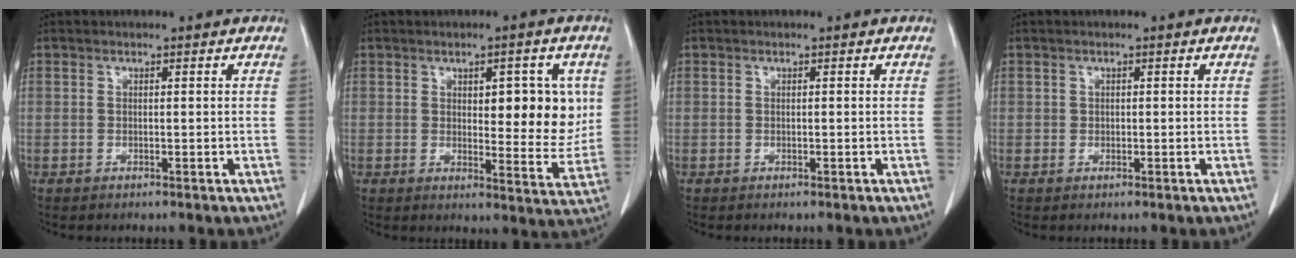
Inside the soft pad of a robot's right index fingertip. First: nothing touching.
{"total": 9.2, "force": [2.1, 3.5, 8.2], "torque": [-0.093, -0.003, 0.030]}
{"total": 0.0}
{"total": 0.5, "force": [0.0, 0.5, 0.1], "torque": [0.002, 0.003, -0.002]}